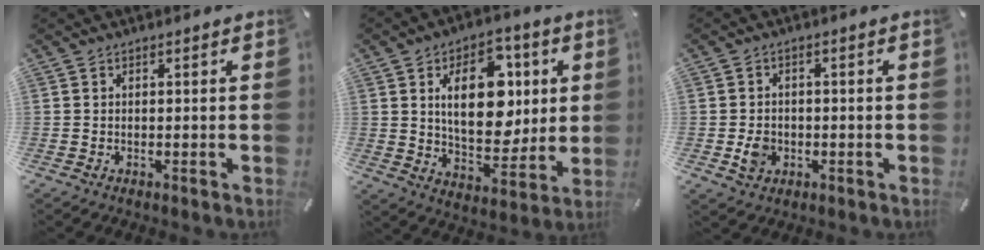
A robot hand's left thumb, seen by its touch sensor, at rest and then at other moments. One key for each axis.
{"total": 17.4, "fx": 4.5, "fy": 11.1, "fz": 12.6, "tx": -0.197, "ty": -0.002, "tz": 0.076}
{"total": 4.5, "fx": -1.1, "fy": 3.8, "fz": 2.1, "tx": -0.031, "ty": -0.005, "tz": -0.023}